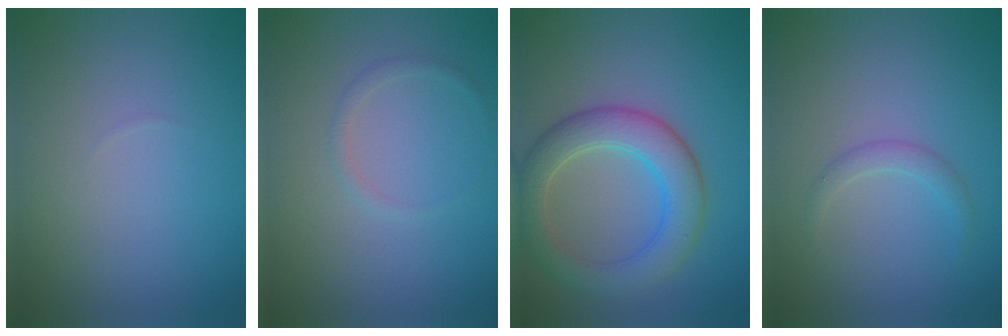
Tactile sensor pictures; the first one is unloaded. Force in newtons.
{"total": 0.8, "press": 0.8, "slide": 0.0}
{"total": 5.7, "press": 5.7, "slide": 0.6}
{"total": 0.9, "press": 0.9, "slide": 0.0}